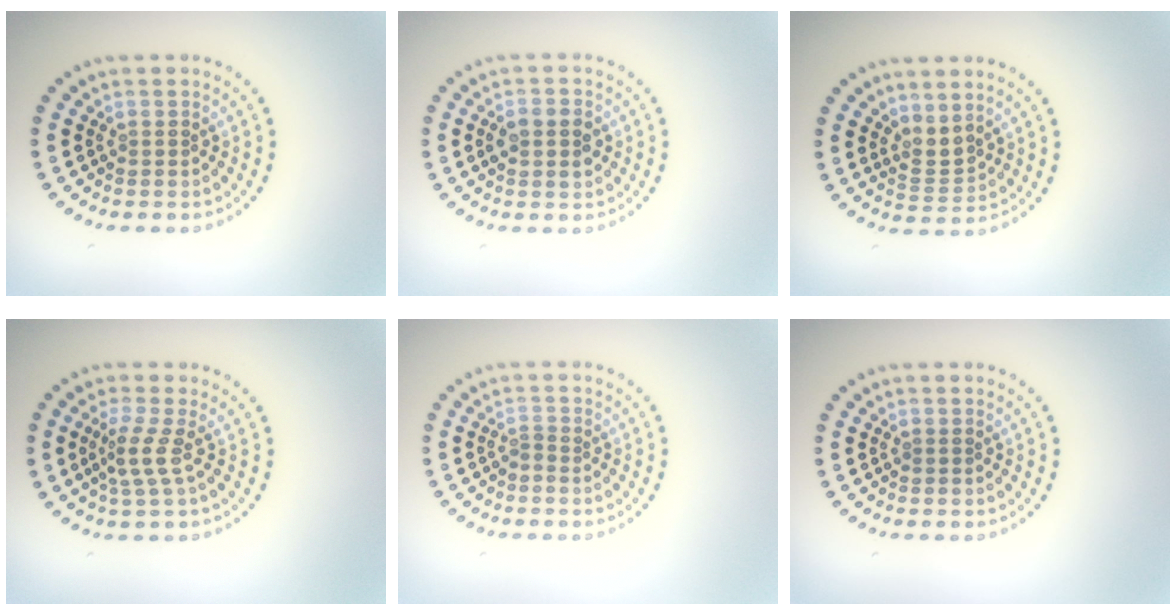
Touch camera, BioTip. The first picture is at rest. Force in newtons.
{"total": 2.8, "press": 2.8, "slide": 0.1}
{"total": 1.9, "press": 1.4, "slide": 1.4}
{"total": 2.3, "press": 1.6, "slide": 1.7}
{"total": 0.6, "press": 0.2, "slide": 0.6}
{"total": 0.0}